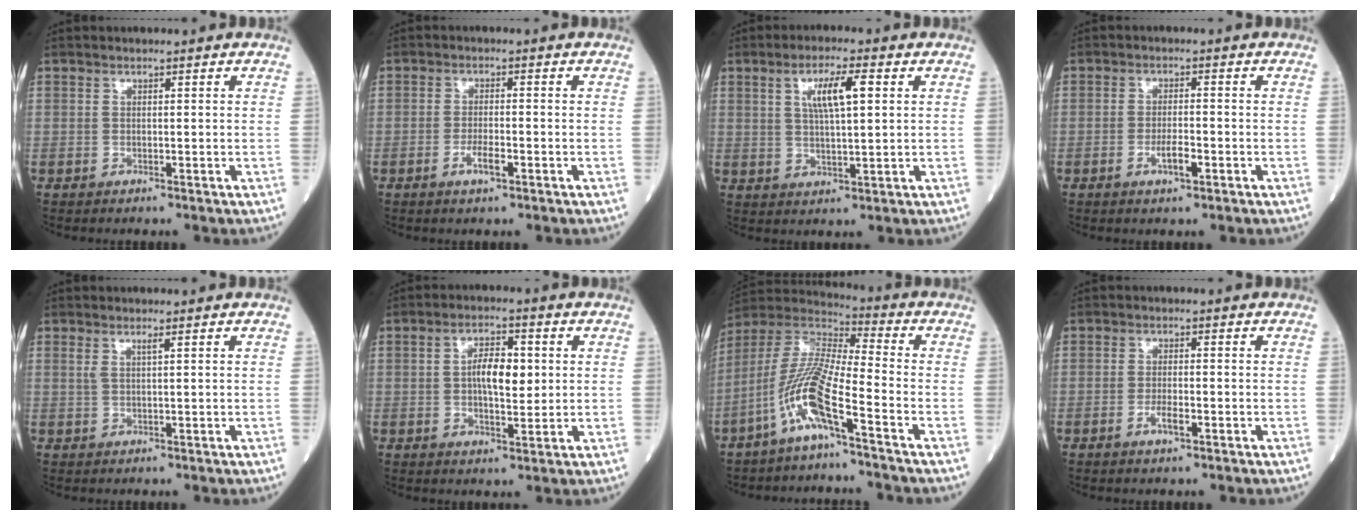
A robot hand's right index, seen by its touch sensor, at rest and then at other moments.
{"total": 2.8, "force": [-1.4, 0.6, 2.4], "torque": [-0.047, -0.001, -0.024]}
{"total": 6.5, "force": [2.1, 1.1, 6.1], "torque": [-0.112, 0.008, 0.039]}
{"total": 3.1, "force": [-1.4, 0.7, 2.7], "torque": [-0.050, 0.000, -0.023]}
{"total": 1.3, "force": [0.7, -0.2, 1.1], "torque": [-0.029, 0.004, 0.015]}
{"total": 6.2, "force": [0.7, 2.5, 5.7], "torque": [-0.100, 0.009, 0.010]}
{"total": 11.4, "force": [-5.8, 0.5, 9.8], "torque": [-0.215, -0.005, -0.125]}
{"total": 2.3, "force": [-1.1, 0.4, 2.0], "torque": [-0.037, -0.001, -0.020]}